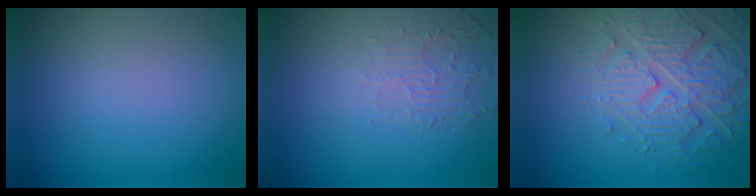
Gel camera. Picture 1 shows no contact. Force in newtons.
{"total": 2.0, "press": 0.6, "slide": 1.9}
{"total": 4.6, "press": 4.4, "slide": 1.1}